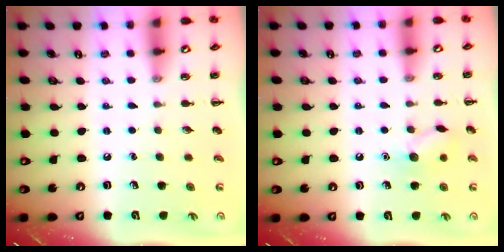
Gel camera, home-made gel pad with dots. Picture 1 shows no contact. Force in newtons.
{"total": 8.3, "press": 8.2, "slide": 1.1}